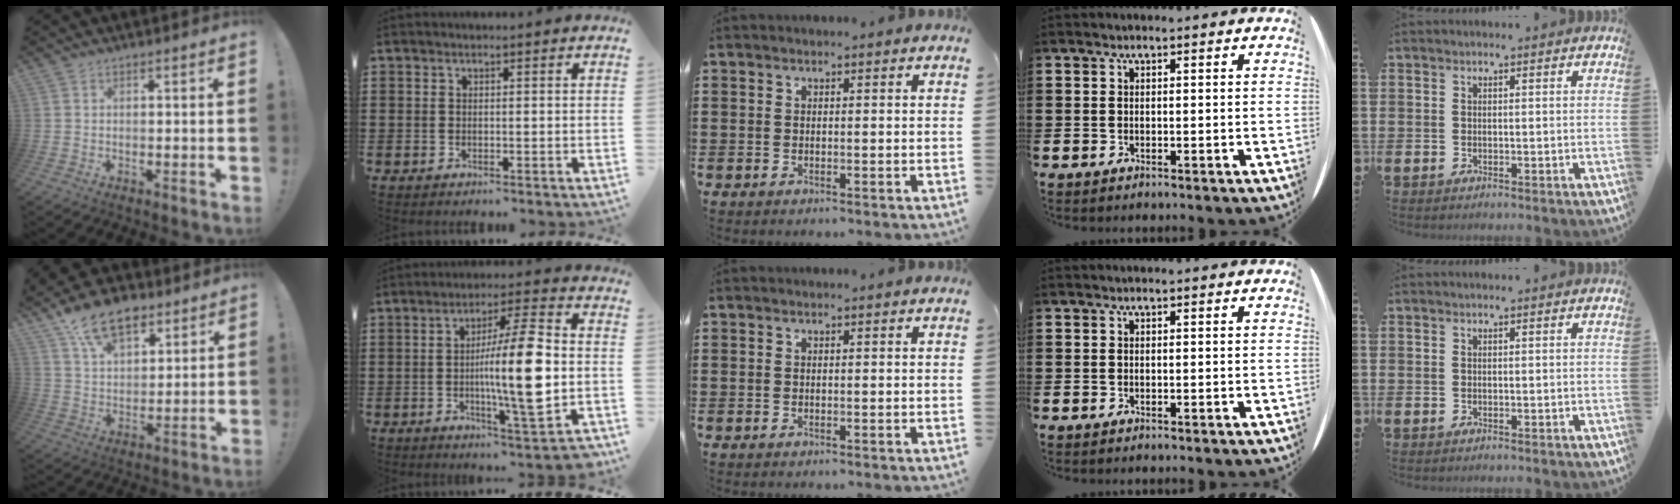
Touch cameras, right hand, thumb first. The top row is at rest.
{"thumb": {"total": 13.8, "force": [9.3, 7.6, 6.7], "torque": [-0.110, -0.057, 0.173]}, "index": {"total": 13.0, "force": [-1.5, 1.8, 12.8], "torque": [-0.207, -0.012, -0.037]}}